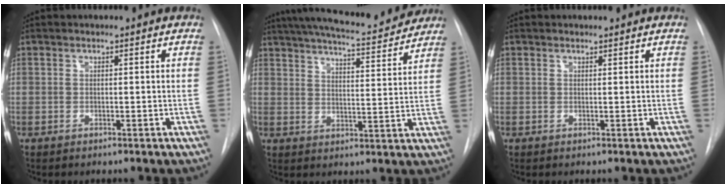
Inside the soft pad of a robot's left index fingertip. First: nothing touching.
{"total": 16.6, "force": [15.1, 1.9, 6.6], "torque": [-0.113, -0.003, 0.207]}
{"total": 0.0}